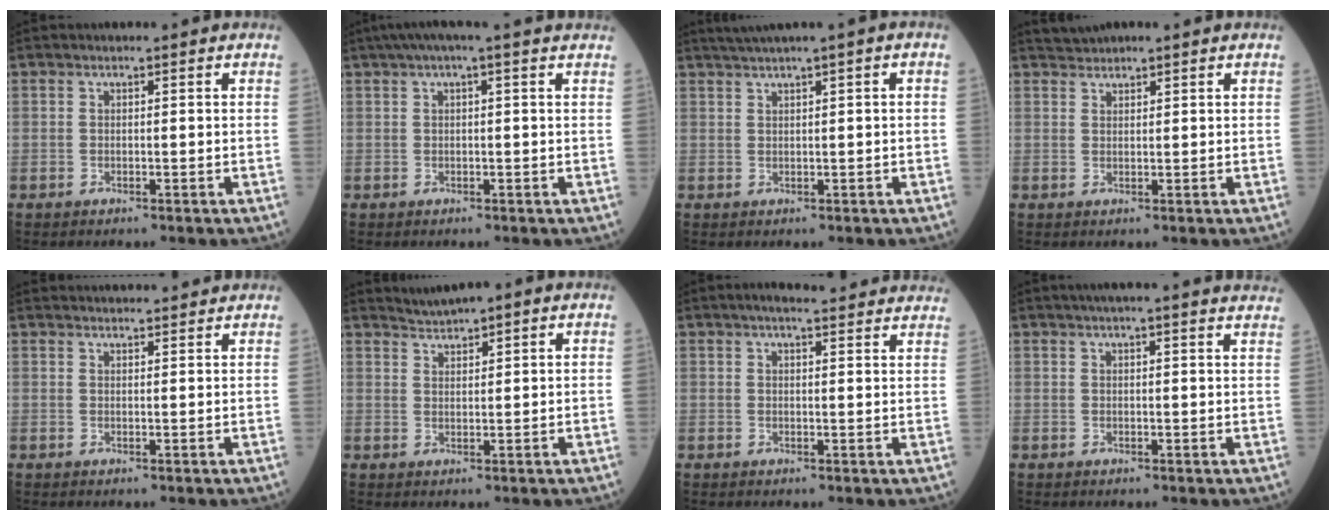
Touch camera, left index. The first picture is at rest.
{"total": 5.3, "force": [3.8, -0.2, 3.7], "torque": [-0.064, 0.042, 0.050]}
{"total": 3.3, "force": [1.8, -0.4, 2.8], "torque": [-0.056, 0.012, 0.037]}
{"total": 1.6, "force": [1.6, 0.0, 0.0], "torque": [-0.006, 0.017, 0.035]}
{"total": 8.2, "force": [7.9, 0.7, 2.0], "torque": [-0.027, 0.031, 0.099]}
{"total": 2.2, "force": [2.1, -0.2, 0.6], "torque": [-0.018, 0.014, 0.043]}
{"total": 10.8, "force": [9.6, 1.2, 4.8], "torque": [-0.056, 0.021, 0.100]}
{"total": 14.8, "force": [13.5, 0.4, 6.0], "torque": [-0.084, 0.010, 0.153]}